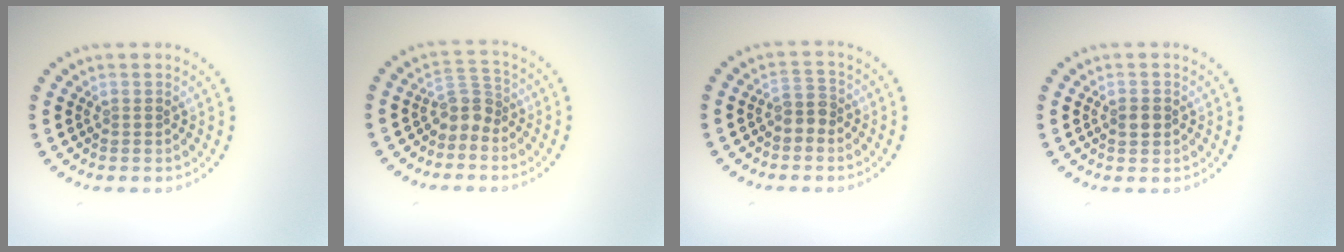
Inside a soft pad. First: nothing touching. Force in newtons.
{"total": 2.5, "press": 1.9, "slide": 1.6}
{"total": 1.7, "press": 1.5, "slide": 0.9}
{"total": 1.6, "press": 1.6, "slide": 0.1}